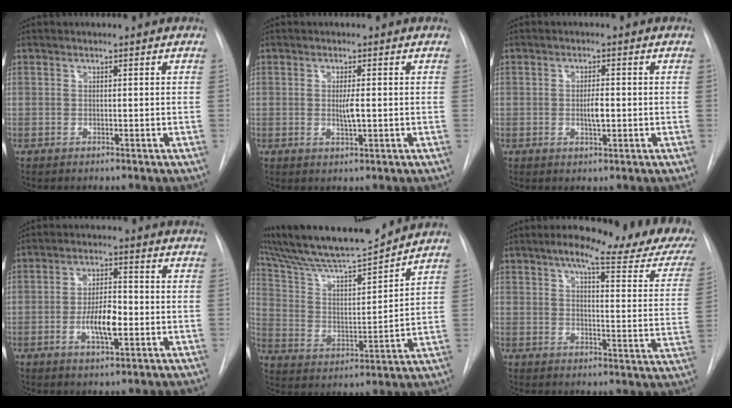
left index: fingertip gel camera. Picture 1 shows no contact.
{"total": 2.2, "force": [0.0, 0.2, 2.2], "torque": [-0.042, -0.004, 0.000]}
{"total": 2.6, "force": [-0.3, 0.7, 2.5], "torque": [-0.044, 0.000, -0.003]}
{"total": 6.6, "force": [-1.7, 2.0, 6.0], "torque": [-0.110, 0.002, -0.028]}
{"total": 15.5, "force": [14.2, 0.7, 6.3], "torque": [-0.115, -0.002, 0.249]}
{"total": 20.7, "force": [16.3, 3.1, 12.4], "torque": [-0.162, -0.029, 0.186]}